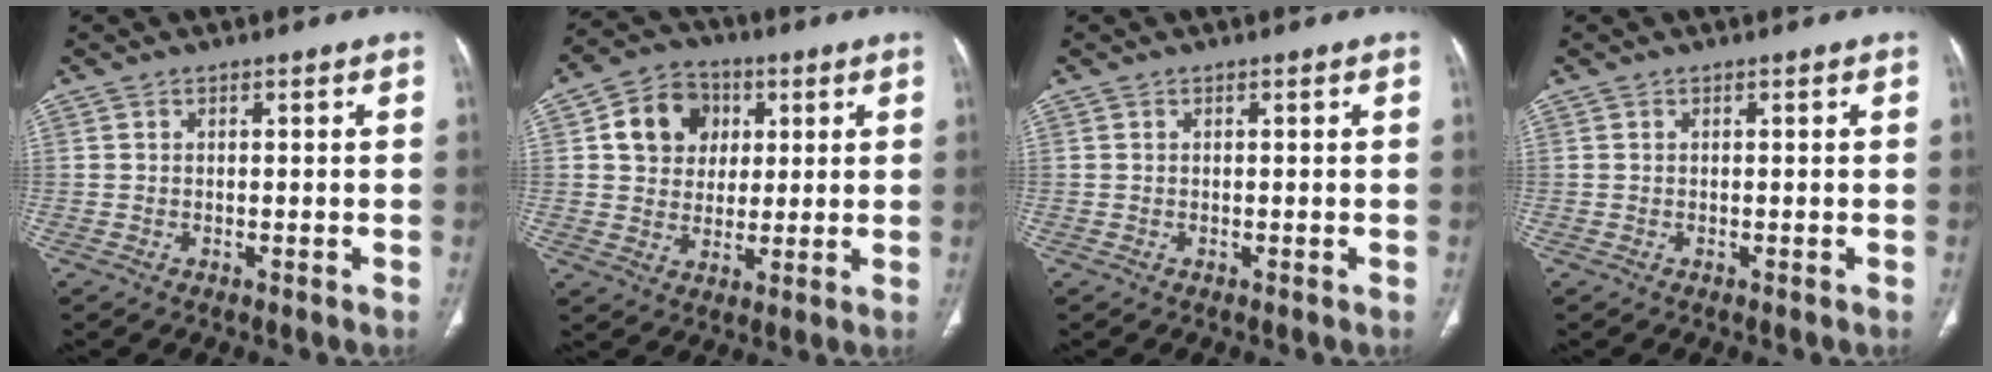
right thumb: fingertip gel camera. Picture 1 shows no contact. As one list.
[{"total": 10.8, "force": [3.0, 9.1, 5.0], "torque": [-0.051, -0.002, 0.046]}, {"total": 0.0}, {"total": 0.0}]